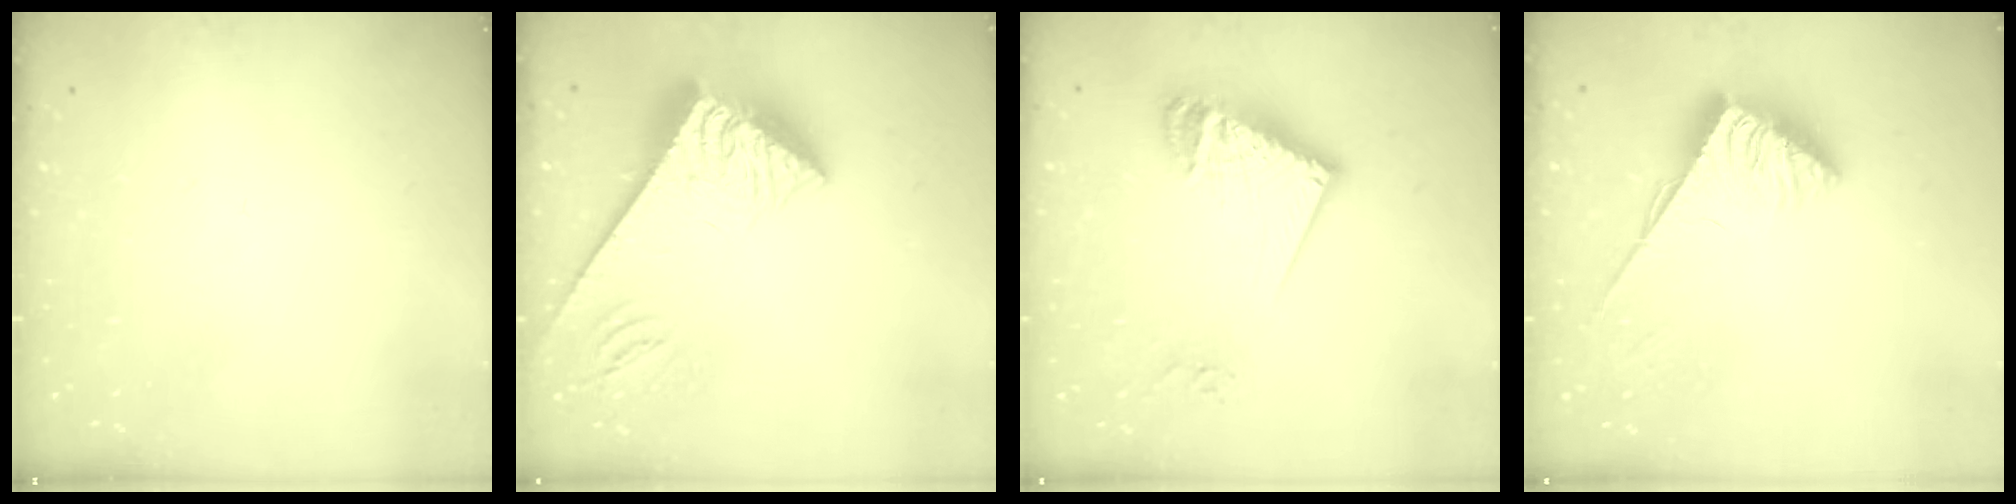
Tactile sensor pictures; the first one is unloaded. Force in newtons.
{"total": 6.9, "press": 6.8, "slide": 0.8}
{"total": 15.8, "press": 15.8, "slide": 1.2}
{"total": 3.8, "press": 3.8, "slide": 0.5}